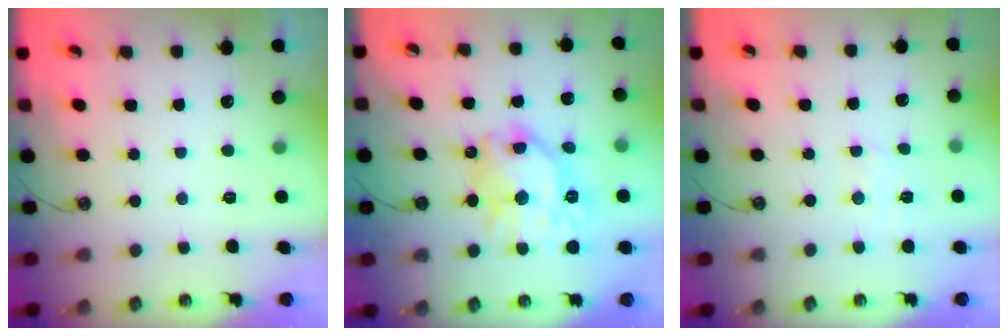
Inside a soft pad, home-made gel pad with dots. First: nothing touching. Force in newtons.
{"total": 15.7, "press": 15.6, "slide": 1.6}
{"total": 6.3, "press": 6.3, "slide": 0.6}